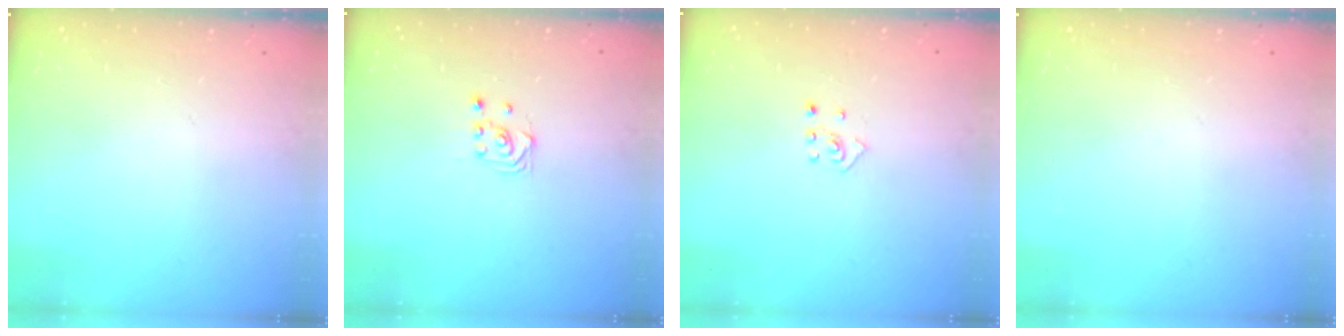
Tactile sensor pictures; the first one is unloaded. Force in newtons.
{"total": 2.9, "press": 2.6, "slide": 1.4}
{"total": 3.6, "press": 3.6, "slide": 0.6}
{"total": 0.0}